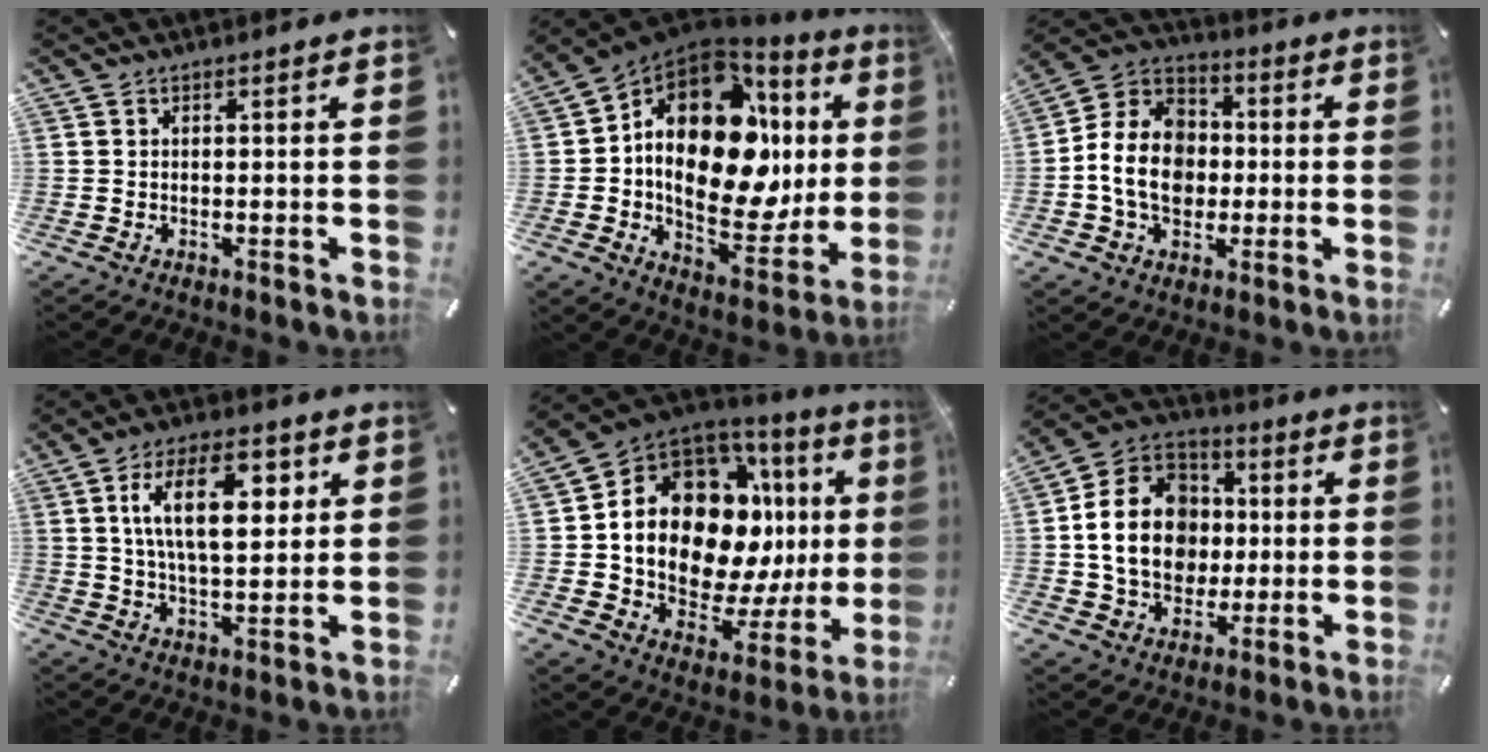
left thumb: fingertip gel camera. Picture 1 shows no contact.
{"total": 22.2, "force": [3.5, 14.0, 16.8], "torque": [-0.285, -0.040, 0.058]}
{"total": 12.9, "force": [-1.9, 10.7, 7.0], "torque": [-0.164, 0.022, -0.033]}
{"total": 15.0, "force": [5.0, 7.5, 12.0], "torque": [-0.214, 0.000, 0.081]}
{"total": 19.6, "force": [4.1, 12.6, 14.5], "torque": [-0.266, -0.064, 0.077]}
{"total": 17.5, "force": [-0.2, 14.8, 9.4], "torque": [-0.200, 0.017, -0.001]}